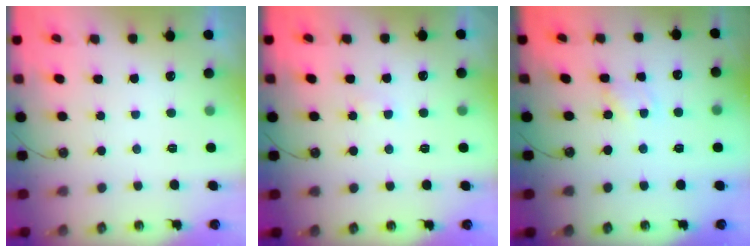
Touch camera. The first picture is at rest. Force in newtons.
{"total": 2.4, "press": 2.3, "slide": 0.4}
{"total": 2.6, "press": 2.5, "slide": 0.4}